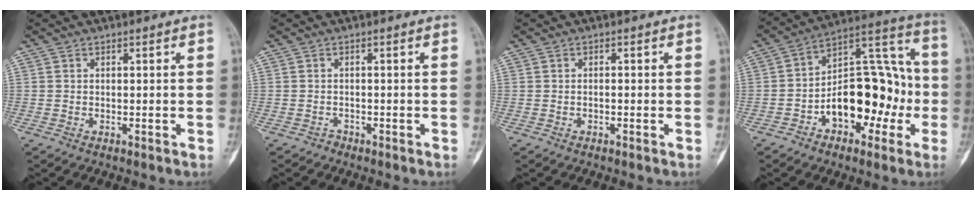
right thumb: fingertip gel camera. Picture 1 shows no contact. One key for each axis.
{"total": 0.9, "fx": -0.7, "fy": 0.5, "fz": -0.2, "tx": 0.002, "ty": 0.001, "tz": -0.017}
{"total": 0.6, "fx": -0.2, "fy": 0.3, "fz": 0.5, "tx": -0.010, "ty": 0.004, "tz": -0.003}
{"total": 18.9, "fx": -4.6, "fy": 11.2, "fz": 14.6, "tx": -0.179, "ty": 0.064, "tz": -0.065}